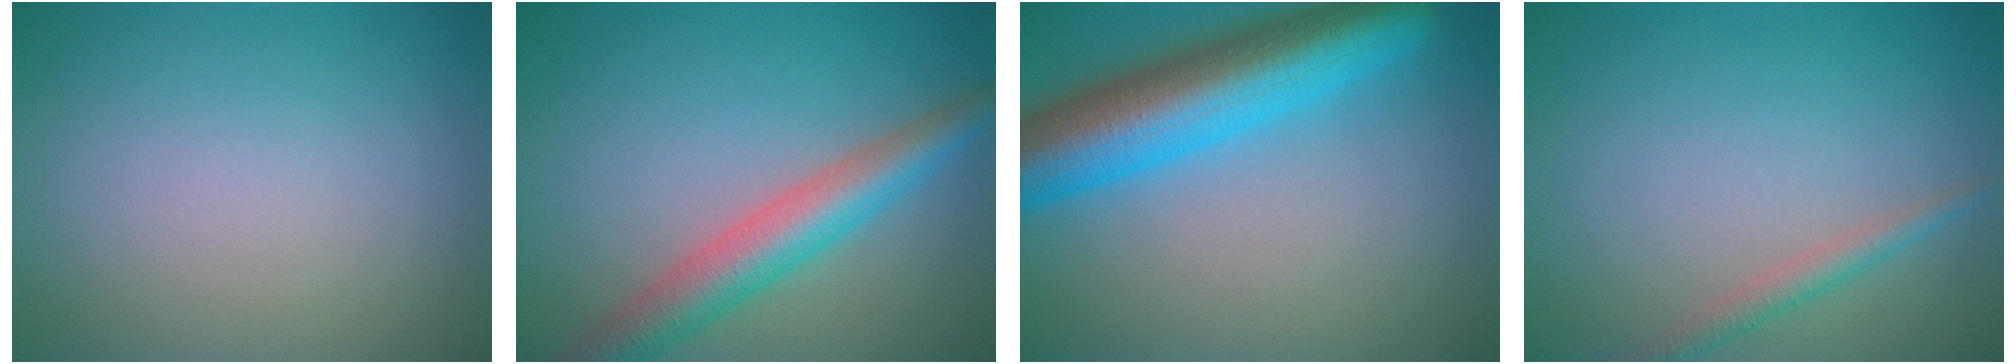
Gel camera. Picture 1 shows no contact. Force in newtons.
{"total": 5.3, "press": 5.3, "slide": 0.2}
{"total": 9.9, "press": 9.9, "slide": 0.4}
{"total": 1.6, "press": 1.6, "slide": 0.1}